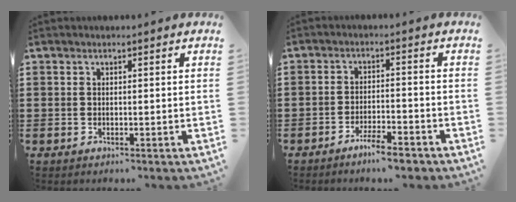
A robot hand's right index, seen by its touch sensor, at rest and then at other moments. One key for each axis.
{"total": 4.1, "fx": -3.5, "fy": 0.2, "fz": 2.0, "tx": -0.041, "ty": -0.003, "tz": -0.066}